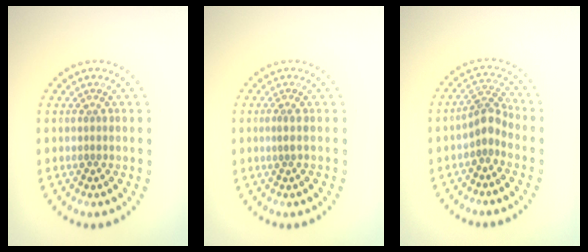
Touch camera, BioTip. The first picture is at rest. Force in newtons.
{"total": 0.6, "press": 0.4, "slide": 0.5}
{"total": 2.4, "press": 1.8, "slide": 1.6}